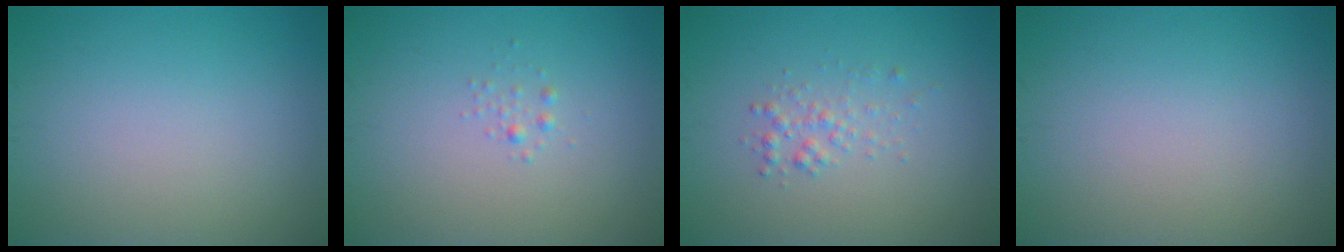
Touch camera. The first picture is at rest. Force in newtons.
{"total": 0.6, "press": 0.6, "slide": 0.0}
{"total": 1.4, "press": 1.4, "slide": 0.1}
{"total": 0.0}